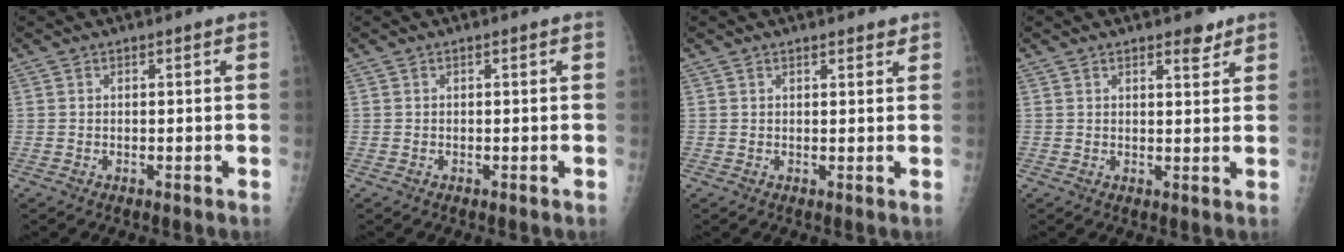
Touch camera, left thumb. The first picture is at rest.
{"total": 0.0}
{"total": 1.9, "force": [1.6, 0.7, 0.8], "torque": [-0.003, -0.006, 0.020]}
{"total": 3.3, "force": [2.3, 1.3, 1.9], "torque": [-0.013, -0.013, 0.031]}